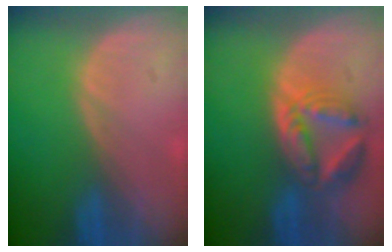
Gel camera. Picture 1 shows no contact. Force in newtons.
{"total": 8.1, "press": 7.2, "slide": 3.7}